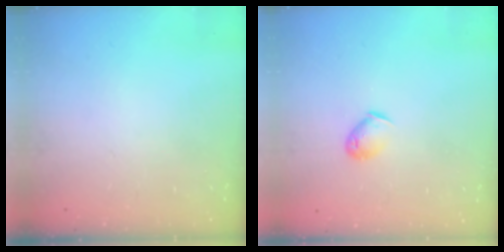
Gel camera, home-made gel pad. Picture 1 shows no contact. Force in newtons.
{"total": 4.4, "press": 4.4, "slide": 0.7}